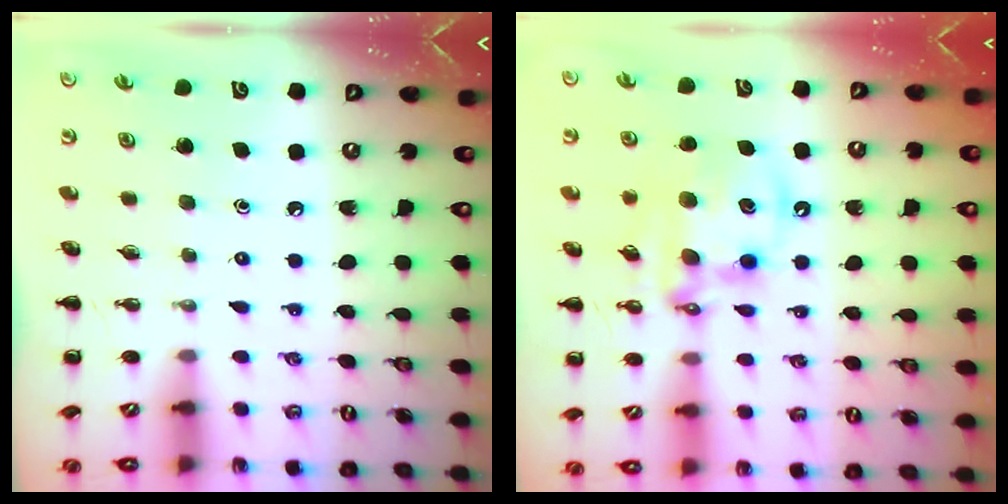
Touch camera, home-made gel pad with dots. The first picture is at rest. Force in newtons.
{"total": 12.6, "press": 12.2, "slide": 3.1}